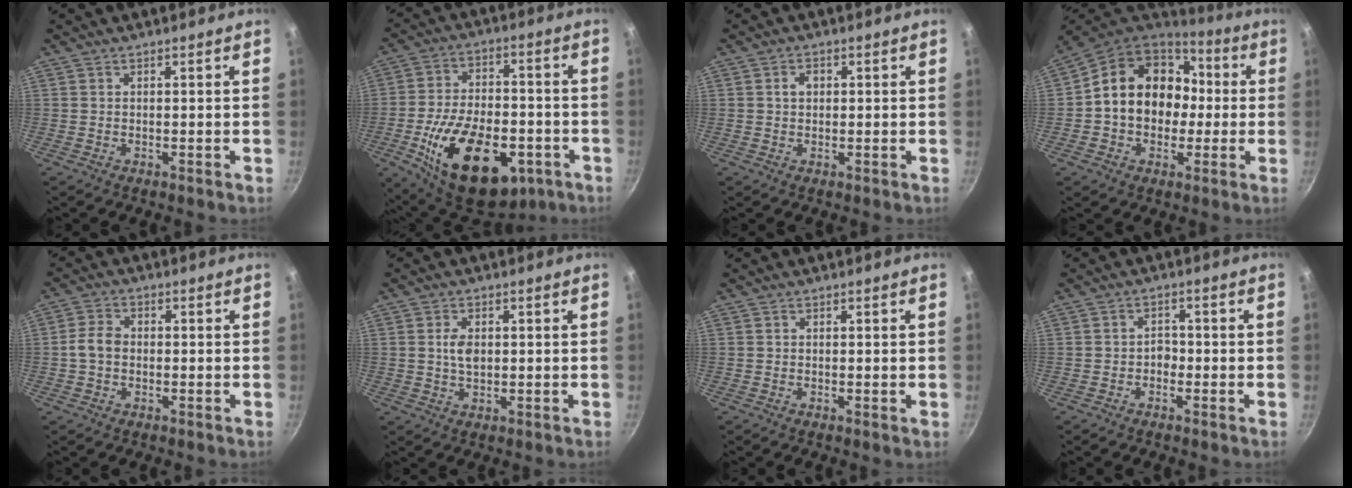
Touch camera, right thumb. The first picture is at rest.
{"total": 24.3, "force": [-8.4, 13.7, 18.1], "torque": [-0.279, 0.023, -0.120]}
{"total": 2.2, "force": [0.4, 1.7, 1.3], "torque": [-0.010, 0.006, 0.004]}
{"total": 18.2, "force": [0.7, 14.8, 10.6], "torque": [-0.143, 0.043, 0.003]}
{"total": 4.1, "force": [-0.5, 3.1, 2.6], "torque": [-0.046, 0.017, -0.017]}
{"total": 3.8, "force": [0.5, 2.4, 2.9], "torque": [-0.045, 0.001, 0.008]}
{"total": 0.0}
{"total": 2.1, "force": [-1.0, 1.6, 1.0], "torque": [0.001, 0.015, -0.019]}